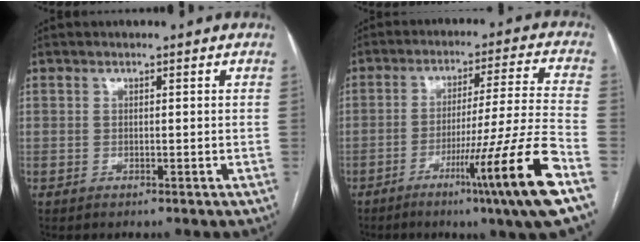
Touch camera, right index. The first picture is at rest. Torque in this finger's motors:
{"motor_torque": [1.18, -0.63, 0.43, 0.09]}